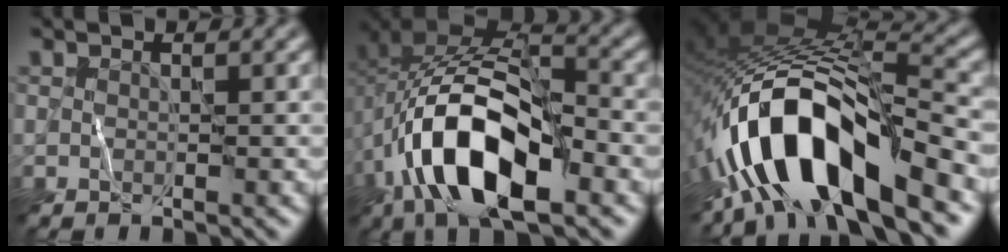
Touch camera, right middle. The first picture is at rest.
{"total": 12.8, "force": [-4.2, 6.3, 10.3], "torque": [-0.196, 0.004, -0.079]}
{"total": 12.0, "force": [-6.4, 4.2, 9.3], "torque": [-0.159, 0.012, -0.125]}